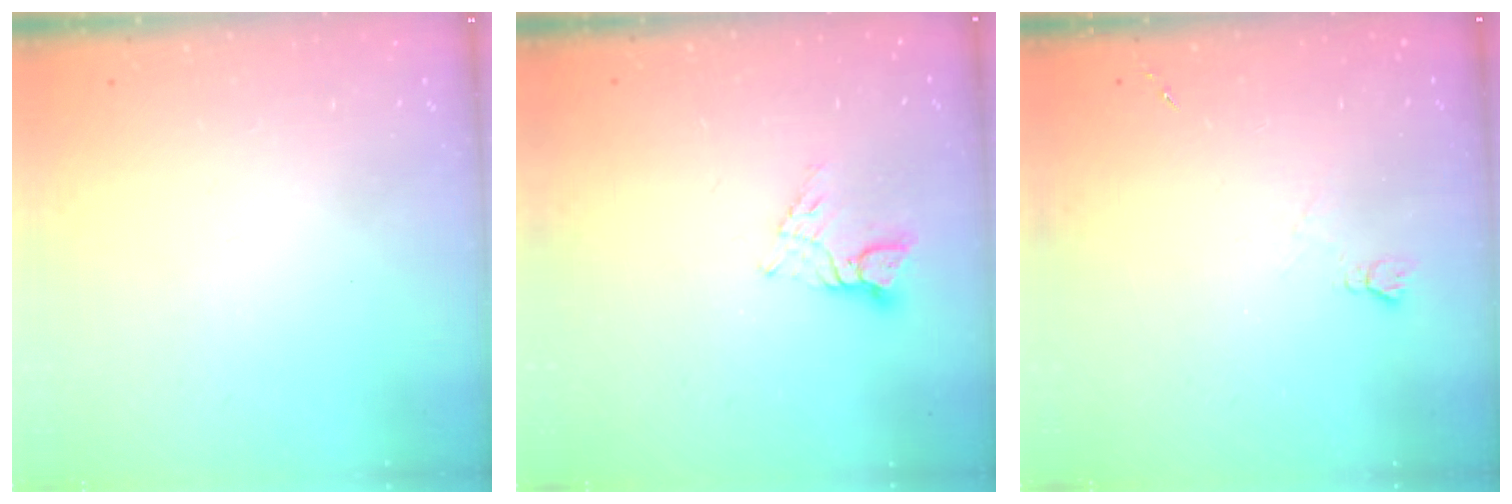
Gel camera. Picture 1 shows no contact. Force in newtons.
{"total": 4.8, "press": 4.8, "slide": 0.2}
{"total": 4.5, "press": 4.5, "slide": 0.6}